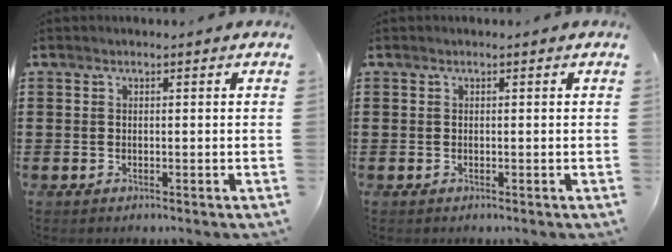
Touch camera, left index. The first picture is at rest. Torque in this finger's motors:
{"motor_torque": [0.00, 0.00, 0.00, 0.00]}